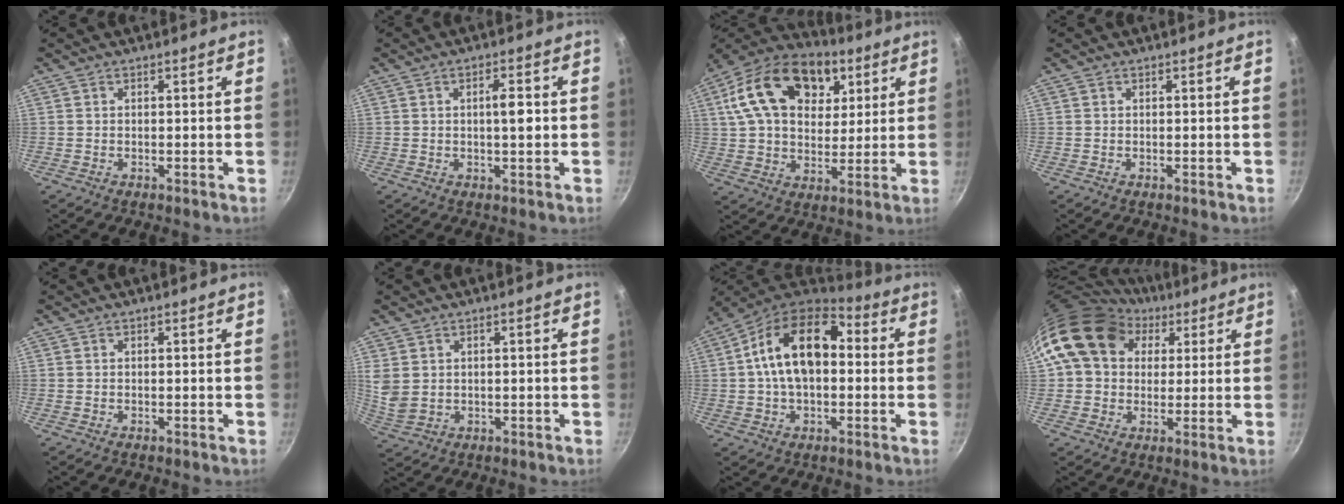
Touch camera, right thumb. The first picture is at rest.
{"total": 3.8, "force": [0.2, 1.2, 3.6], "torque": [-0.049, 0.005, 0.001]}
{"total": 22.4, "force": [8.3, 14.8, 14.7], "torque": [-0.230, -0.001, 0.130]}
{"total": 0.0}
{"total": 0.0}
{"total": 4.5, "force": [1.4, 3.4, 2.6], "torque": [-0.043, -0.011, 0.038]}
{"total": 17.1, "force": [1.5, 10.8, 13.1], "torque": [-0.203, 0.034, 0.004]}
{"total": 16.2, "force": [6.4, 12.4, 8.1], "torque": [-0.117, 0.010, 0.103]}